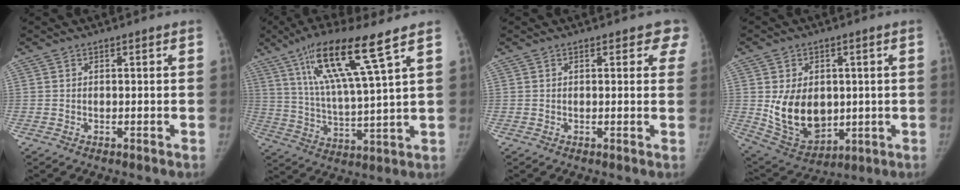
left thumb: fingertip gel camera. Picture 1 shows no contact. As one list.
[{"total": 15.9, "force": [8.9, 1.0, 13.2], "torque": [-0.248, -0.034, 0.166]}, {"total": 3.8, "force": [2.6, 1.9, 2.0], "torque": [0.016, -0.004, 0.014]}, {"total": 13.7, "force": [0.2, 10.1, 9.3], "torque": [-0.116, -0.017, 0.033]}]